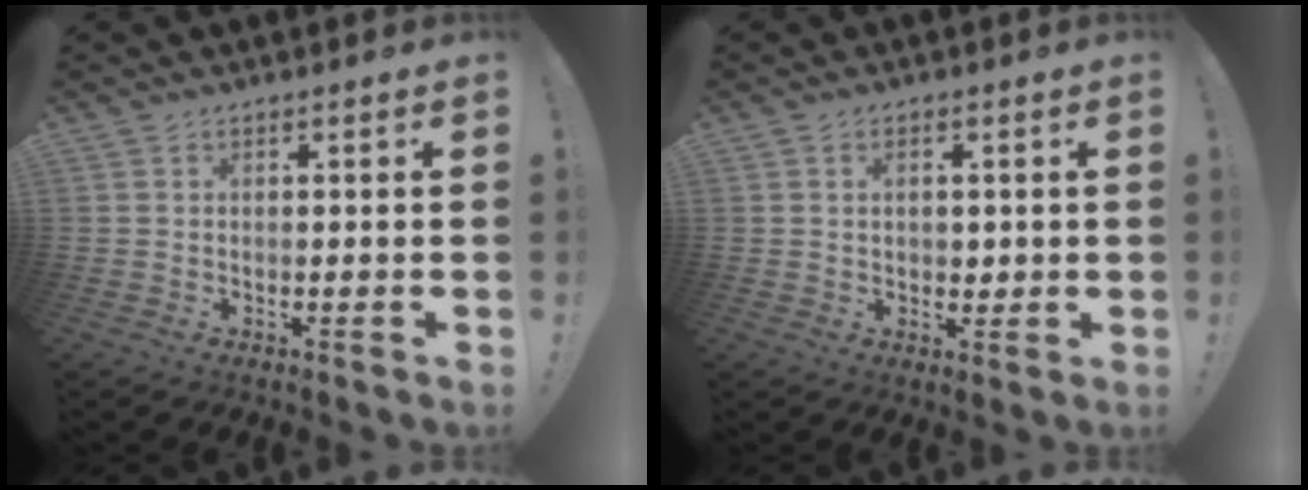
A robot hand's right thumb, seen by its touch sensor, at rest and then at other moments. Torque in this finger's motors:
{"motor_torque": [0.15, -0.01, 0.16, -0.03, -0.01]}